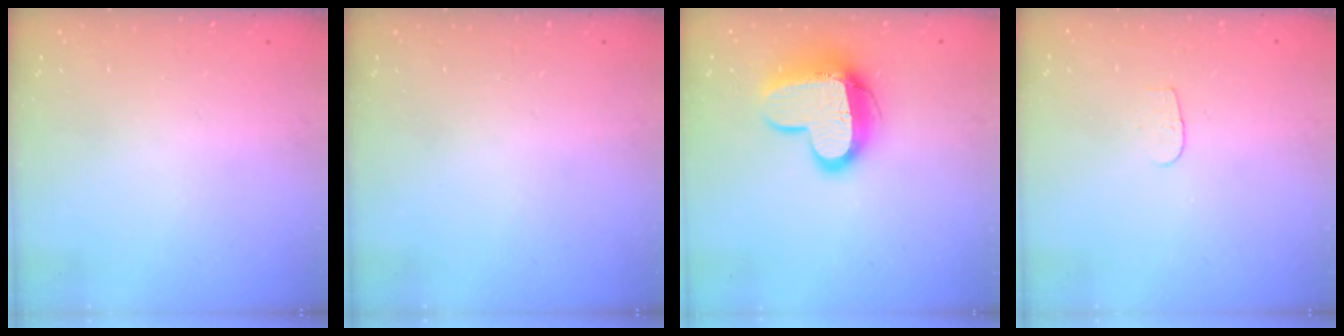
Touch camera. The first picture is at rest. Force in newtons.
{"total": 0.0}
{"total": 14.4, "press": 14.3, "slide": 1.4}
{"total": 3.7, "press": 3.6, "slide": 0.4}